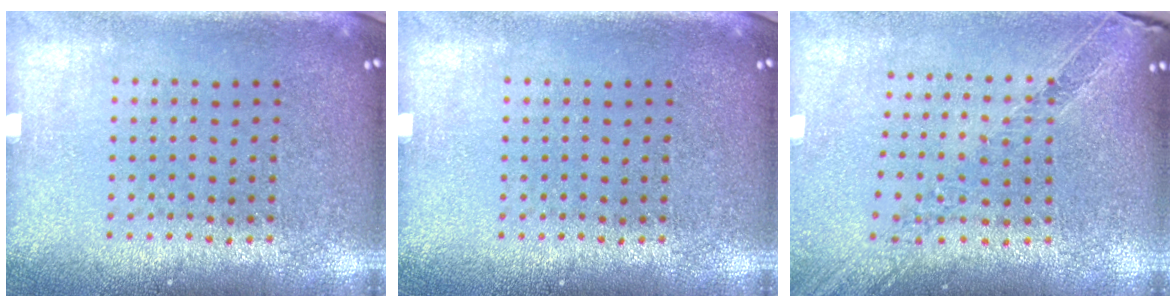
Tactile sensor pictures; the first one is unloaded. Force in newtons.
{"total": 0.0}
{"total": 1.1, "press": 1.1, "slide": 0.2}